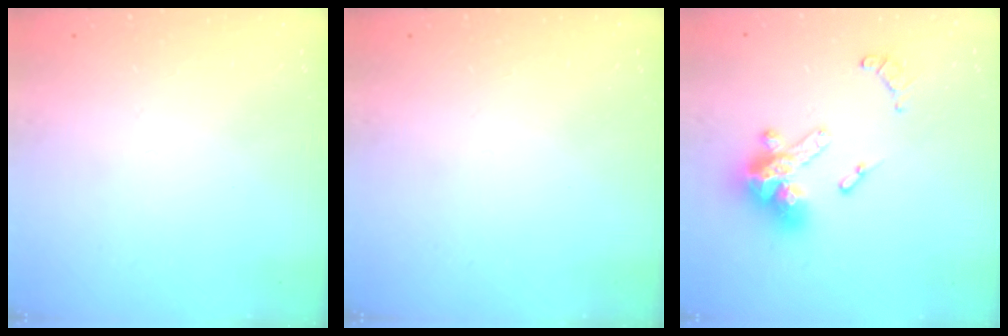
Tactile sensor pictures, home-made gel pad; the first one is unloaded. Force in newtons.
{"total": 0.0}
{"total": 15.9, "press": 15.8, "slide": 2.0}